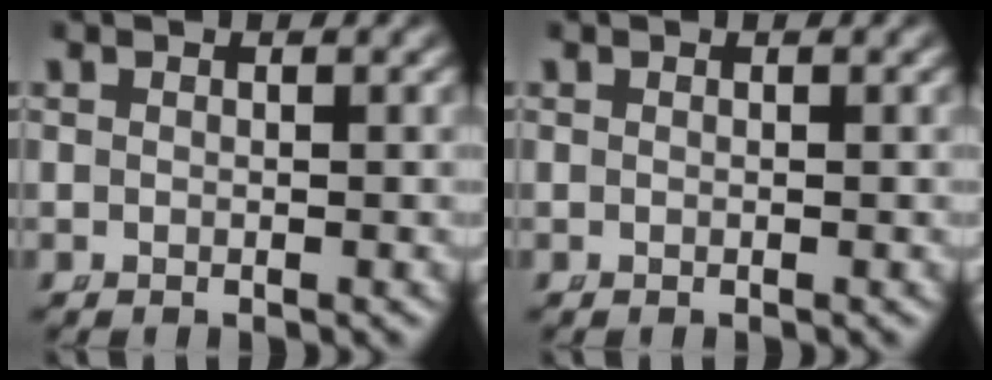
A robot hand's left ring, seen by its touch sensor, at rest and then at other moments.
{"total": 0.0}